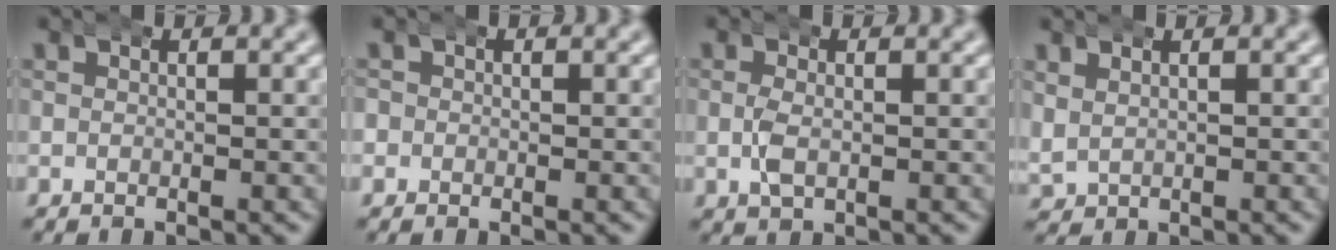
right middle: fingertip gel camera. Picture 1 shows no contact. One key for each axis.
{"total": 1.5, "fx": -0.1, "fy": 1.5, "fz": 0.1, "tx": -0.011, "ty": 0.001, "tz": -0.009}
{"total": 1.8, "fx": -0.5, "fy": 1.2, "fz": 1.4, "tx": -0.029, "ty": 0.000, "tz": -0.007}
{"total": 2.1, "fx": 0.7, "fy": 1.7, "fz": 0.8, "tx": -0.018, "ty": -0.002, "tz": 0.018}